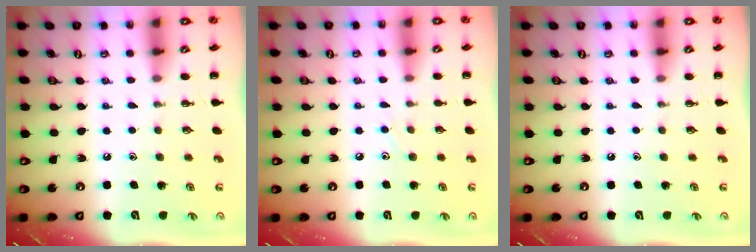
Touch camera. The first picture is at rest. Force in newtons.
{"total": 4.7, "press": 4.5, "slide": 1.6}
{"total": 0.0}